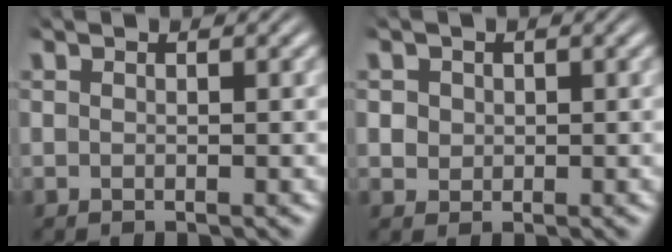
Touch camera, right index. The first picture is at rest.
{"total": 2.3, "force": [0.3, 2.1, 0.7], "torque": [-0.022, -0.007, 0.009]}